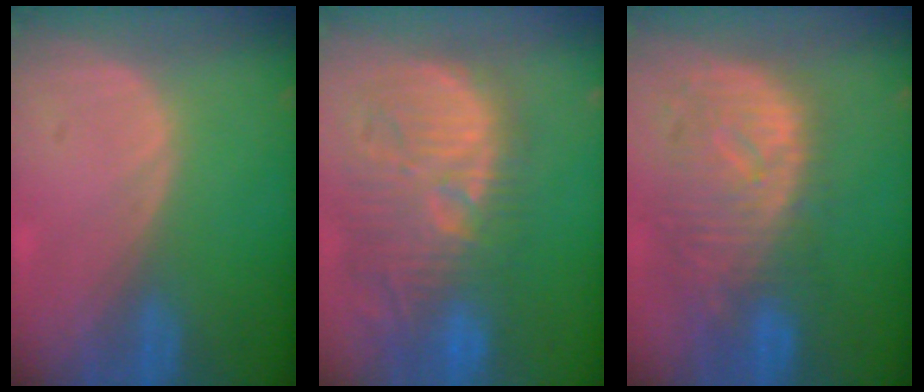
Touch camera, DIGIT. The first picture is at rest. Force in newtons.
{"total": 13.5, "press": 12.5, "slide": 5.0}
{"total": 10.9, "press": 9.7, "slide": 4.9}